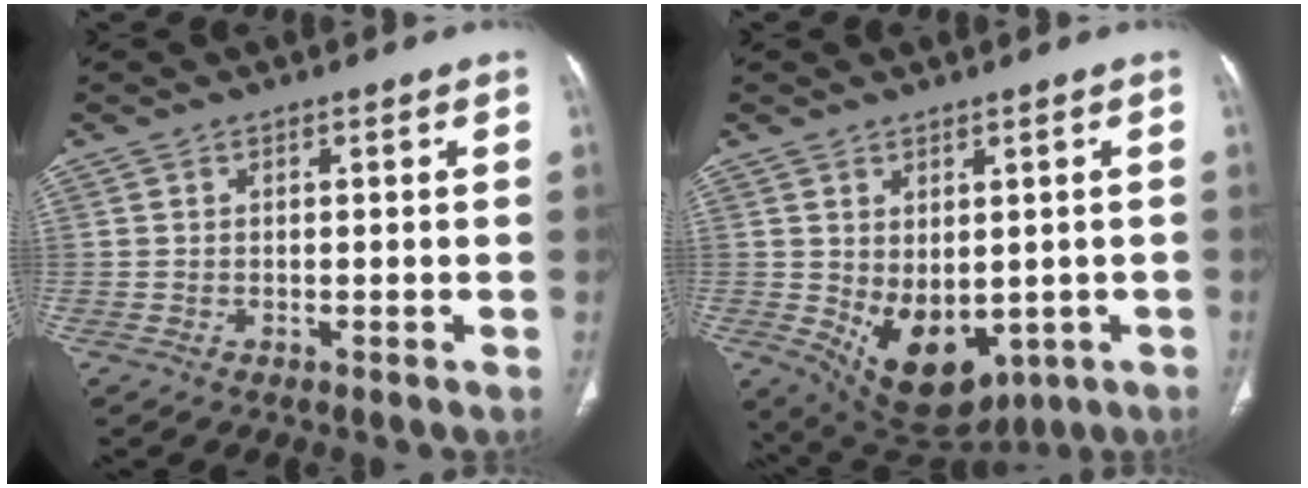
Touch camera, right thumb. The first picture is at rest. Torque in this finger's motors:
{"motor_torque": [-0.40, 0.77, 0.09, 0.03, 0.19]}